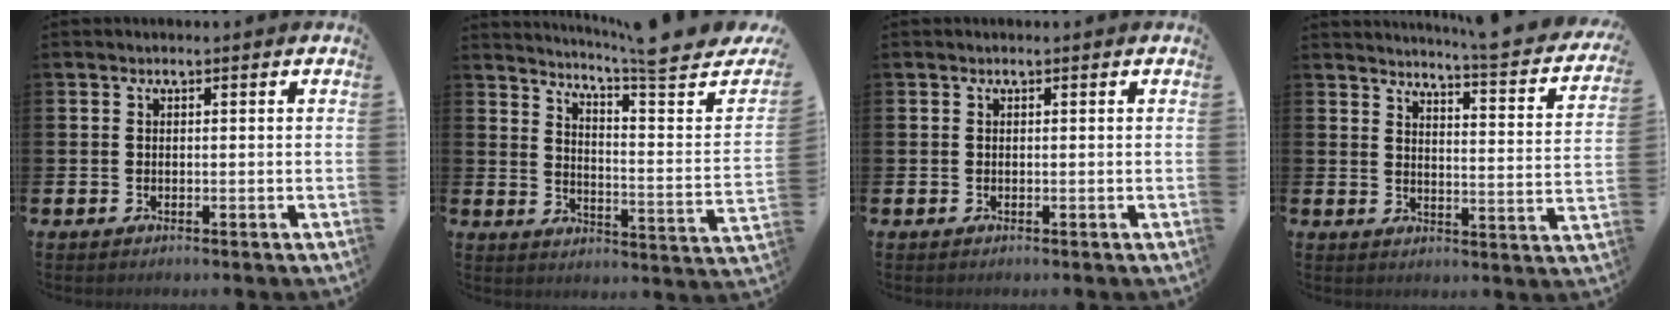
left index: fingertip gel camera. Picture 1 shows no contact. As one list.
[{"total": 6.6, "force": [6.1, -0.1, 2.7], "torque": [-0.055, -0.072, 0.091]}, {"total": 0.0}, {"total": 4.0, "force": [3.7, -0.4, 1.3], "torque": [-0.025, -0.046, 0.052]}]